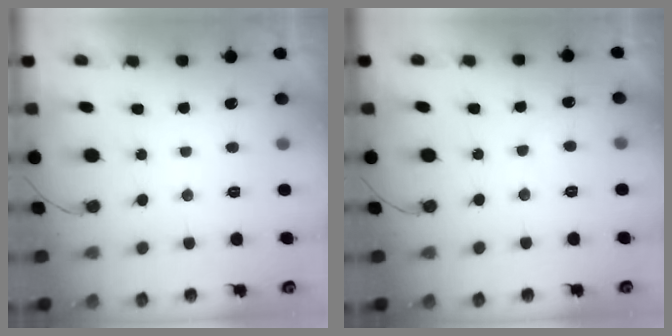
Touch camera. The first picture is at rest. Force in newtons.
{"total": 5.3, "press": 5.3, "slide": 0.4}